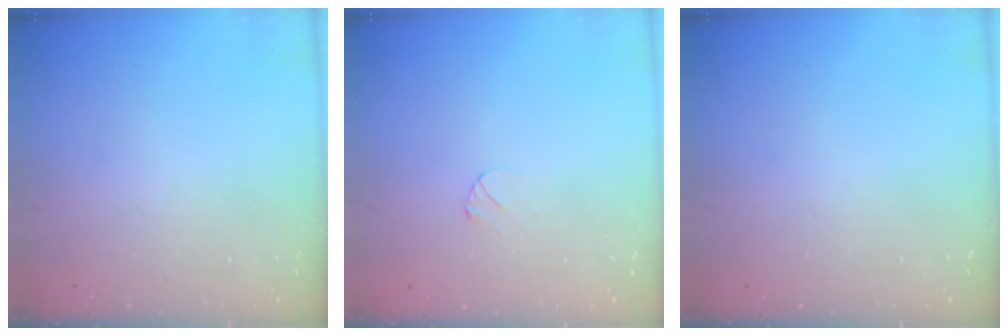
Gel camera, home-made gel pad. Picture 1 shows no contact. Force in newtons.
{"total": 3.6, "press": 3.6, "slide": 0.2}
{"total": 0.0}